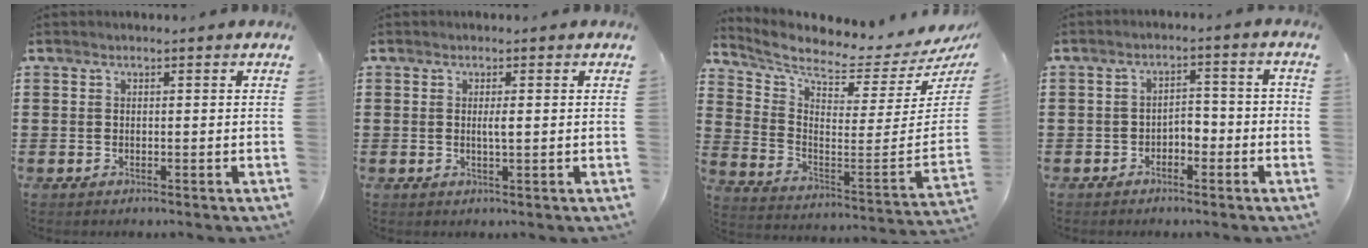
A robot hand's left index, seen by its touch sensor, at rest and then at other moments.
{"total": 1.6, "force": [0.1, 0.1, 1.6], "torque": [-0.030, -0.002, 0.002]}
{"total": 4.7, "force": [4.1, 0.4, 2.2], "torque": [-0.061, -0.067, 0.061]}
{"total": 2.8, "force": [-2.3, 1.3, 1.1], "torque": [-0.024, 0.006, -0.051]}